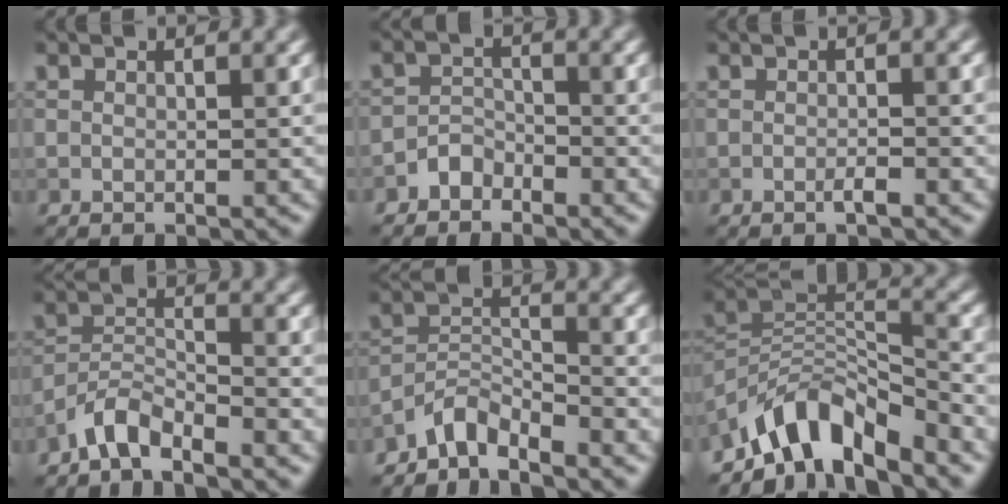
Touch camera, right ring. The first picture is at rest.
{"total": 1.7, "force": [-1.4, 0.9, 0.3], "torque": [-0.004, 0.012, -0.028]}
{"total": 1.3, "force": [-0.6, 0.1, 1.1], "torque": [-0.020, 0.001, -0.013]}
{"total": 3.3, "force": [-2.9, 0.7, 1.3], "torque": [-0.026, 0.009, -0.067]}
{"total": 3.3, "force": [-3.1, 0.7, 1.1], "torque": [-0.020, 0.009, -0.069]}
{"total": 8.2, "force": [-6.4, 2.8, 4.2], "torque": [-0.060, -0.001, -0.128]}